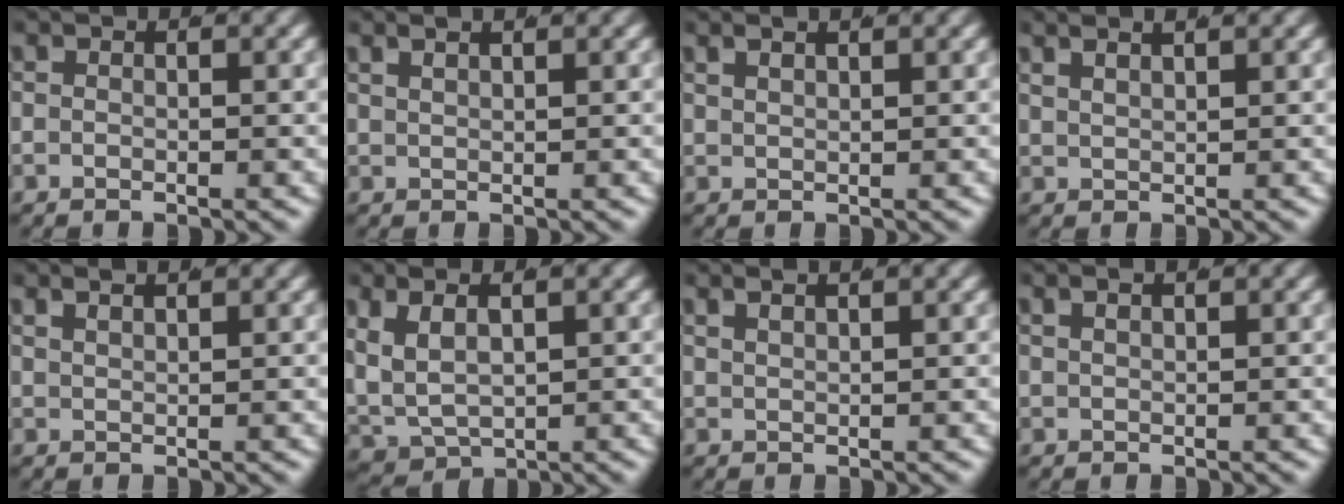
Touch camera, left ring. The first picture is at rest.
{"total": 2.0, "force": [1.9, 0.1, 0.7], "torque": [-0.007, 0.009, 0.033]}
{"total": 1.9, "force": [1.8, 0.0, 0.7], "torque": [-0.009, 0.007, 0.033]}
{"total": 3.1, "force": [2.8, 0.4, 1.3], "torque": [-0.016, 0.011, 0.049]}
{"total": 2.3, "force": [2.2, 0.1, 0.6], "torque": [-0.007, 0.008, 0.040]}
{"total": 7.0, "force": [0.9, 5.8, 3.8], "torque": [-0.115, -0.020, 0.026]}
{"total": 2.4, "force": [2.2, 0.2, 0.9], "torque": [-0.010, 0.010, 0.038]}
{"total": 1.2, "force": [1.1, -0.2, 0.5], "torque": [-0.006, 0.004, 0.024]}